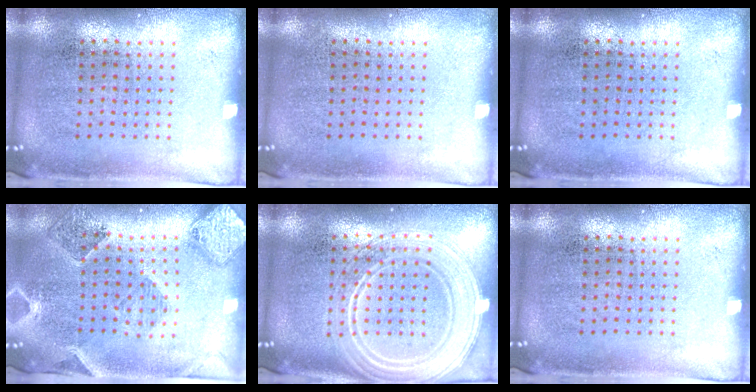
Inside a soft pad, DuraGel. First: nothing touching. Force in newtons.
{"total": 0.0}
{"total": 0.0}
{"total": 1.6, "press": 1.5, "slide": 0.4}
{"total": 3.0, "press": 3.0, "slide": 0.4}
{"total": 0.0}